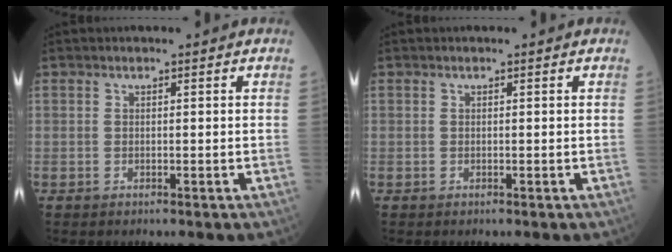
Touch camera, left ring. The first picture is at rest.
{"total": 0.0}